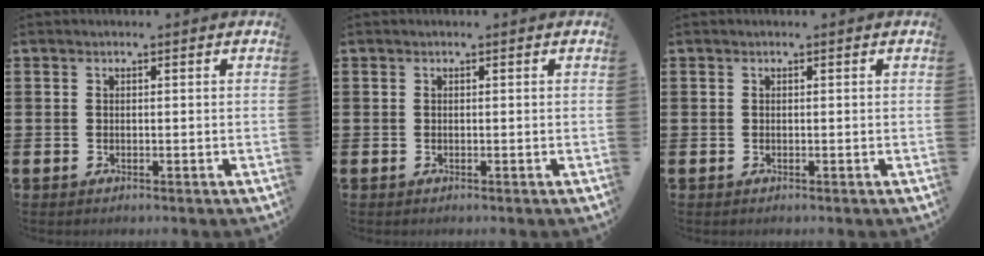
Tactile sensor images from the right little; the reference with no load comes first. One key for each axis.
{"total": 0.0}
{"total": 0.0}